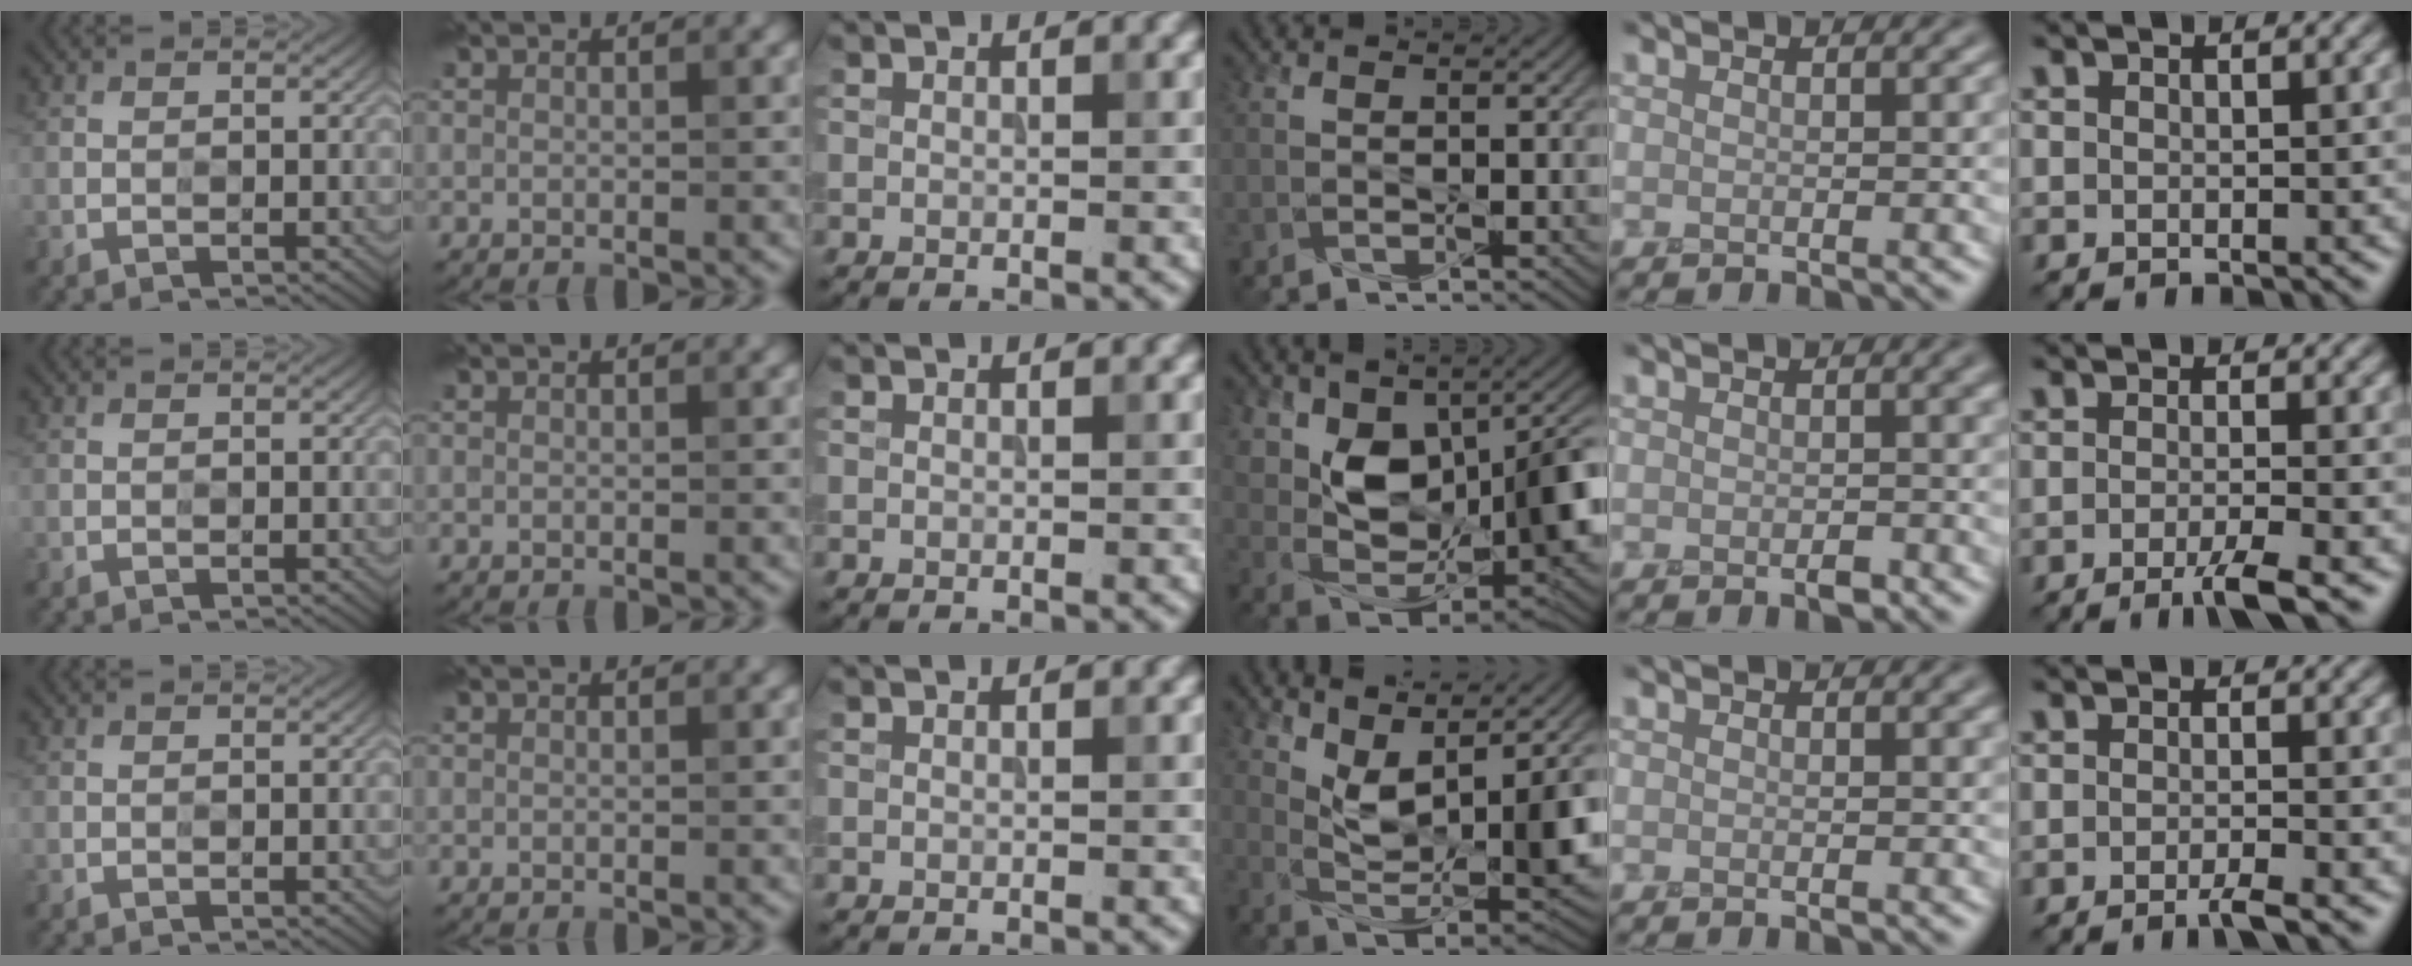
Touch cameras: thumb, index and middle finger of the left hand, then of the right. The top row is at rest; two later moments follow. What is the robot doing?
{"motion": "squeeze", "object": "stress ball aka squeeze ball"}